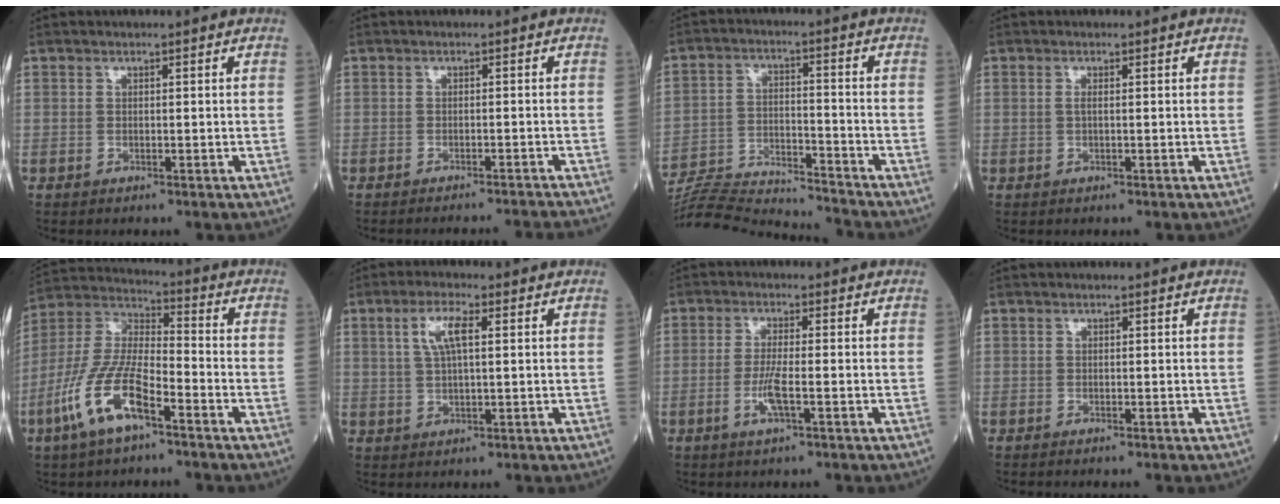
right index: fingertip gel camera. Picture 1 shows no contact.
{"total": 8.4, "force": [-8.1, -1.3, 1.5], "torque": [-0.007, -0.013, -0.093]}
{"total": 16.7, "force": [-16.3, 0.2, 3.5], "torque": [-0.071, 0.005, -0.259]}
{"total": 0.7, "force": [0.0, 0.0, 0.7], "torque": [-0.019, -0.002, -0.001]}
{"total": 12.8, "force": [-6.4, 3.7, 10.5], "torque": [-0.231, -0.002, -0.124]}
{"total": 5.0, "force": [1.6, 1.2, 4.6], "torque": [-0.096, 0.009, 0.033]}
{"total": 4.0, "force": [-1.4, 0.2, 3.7], "torque": [-0.079, -0.006, -0.030]}
{"total": 0.0}